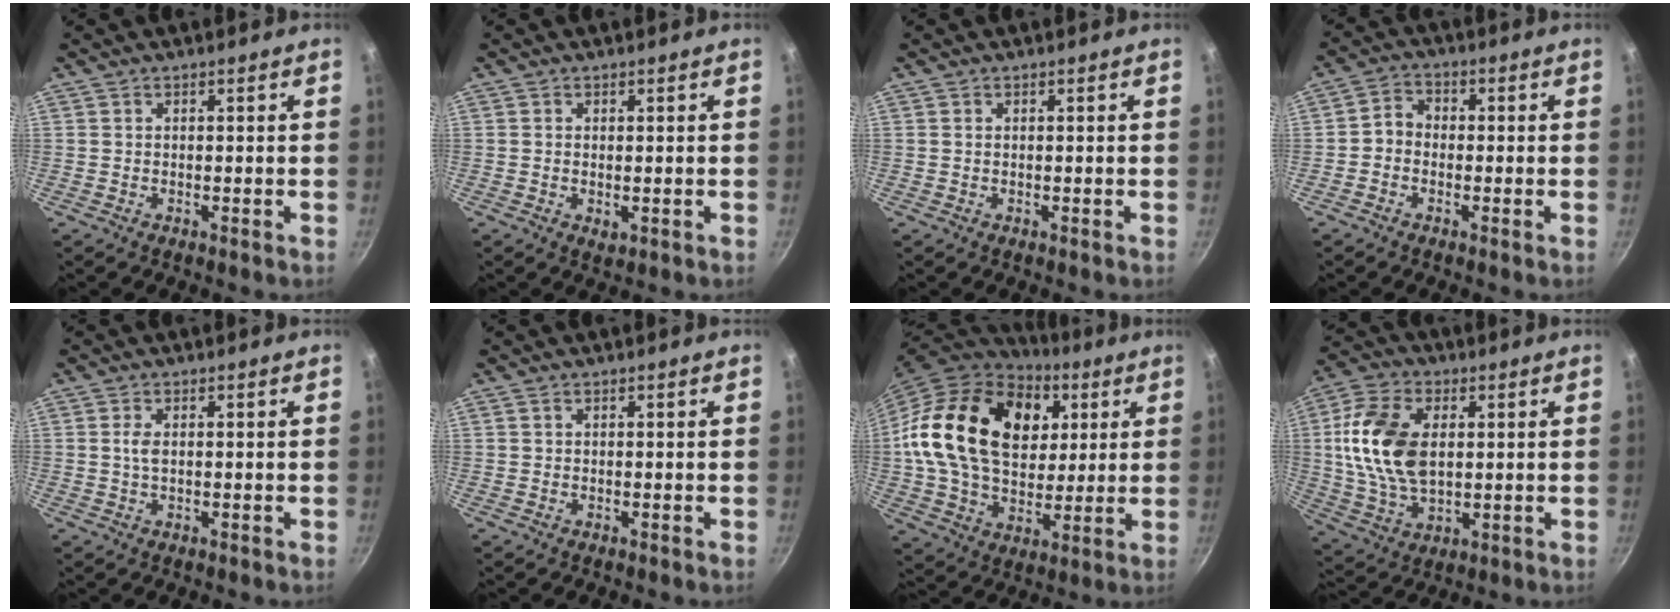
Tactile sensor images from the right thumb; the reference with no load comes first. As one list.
[{"total": 1.3, "force": [-0.2, 0.7, 1.1], "torque": [-0.017, -0.006, -0.002]}, {"total": 0.0}, {"total": 3.6, "force": [-1.0, 3.0, 1.8], "torque": [-0.020, 0.016, -0.032]}, {"total": 1.9, "force": [0.3, 0.9, 1.7], "torque": [-0.036, 0.001, 0.005]}, {"total": 0.0}, {"total": 26.1, "force": [6.8, 17.9, 17.7], "torque": [-0.287, 0.003, 0.113]}, {"total": 16.1, "force": [2.3, 10.0, 12.5], "torque": [-0.227, -0.002, 0.042]}]